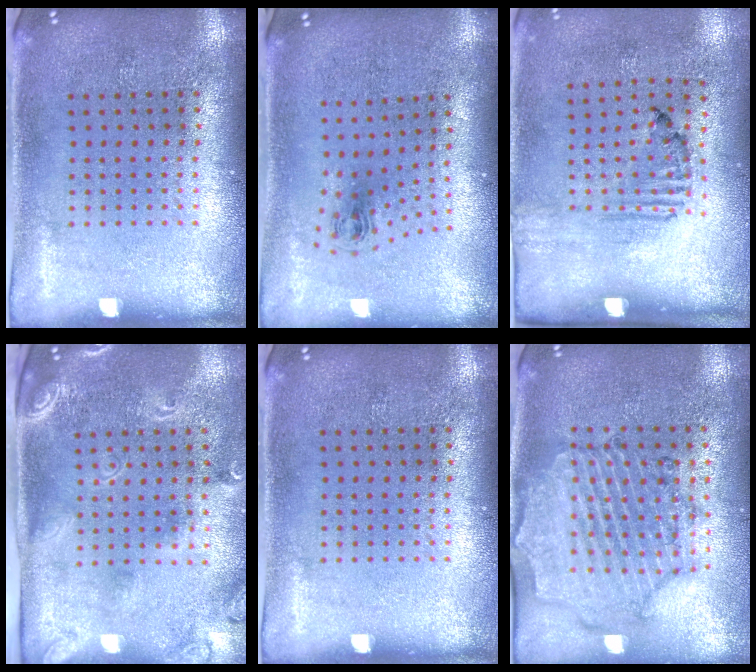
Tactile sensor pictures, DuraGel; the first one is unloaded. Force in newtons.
{"total": 0.9, "press": 0.4, "slide": 0.8}
{"total": 1.7, "press": 1.0, "slide": 1.4}
{"total": 2.4, "press": 1.7, "slide": 1.7}
{"total": 0.0}
{"total": 1.7, "press": 1.6, "slide": 0.3}